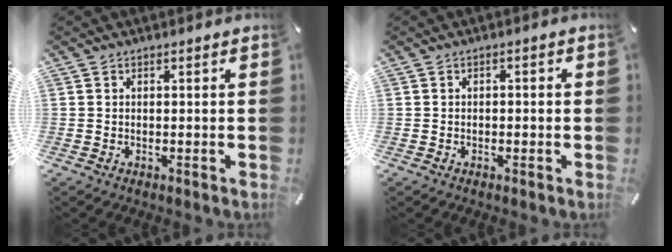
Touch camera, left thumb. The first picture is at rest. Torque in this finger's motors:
{"motor_torque": [-0.09, -0.41, 0.03, 0.08, -0.01]}